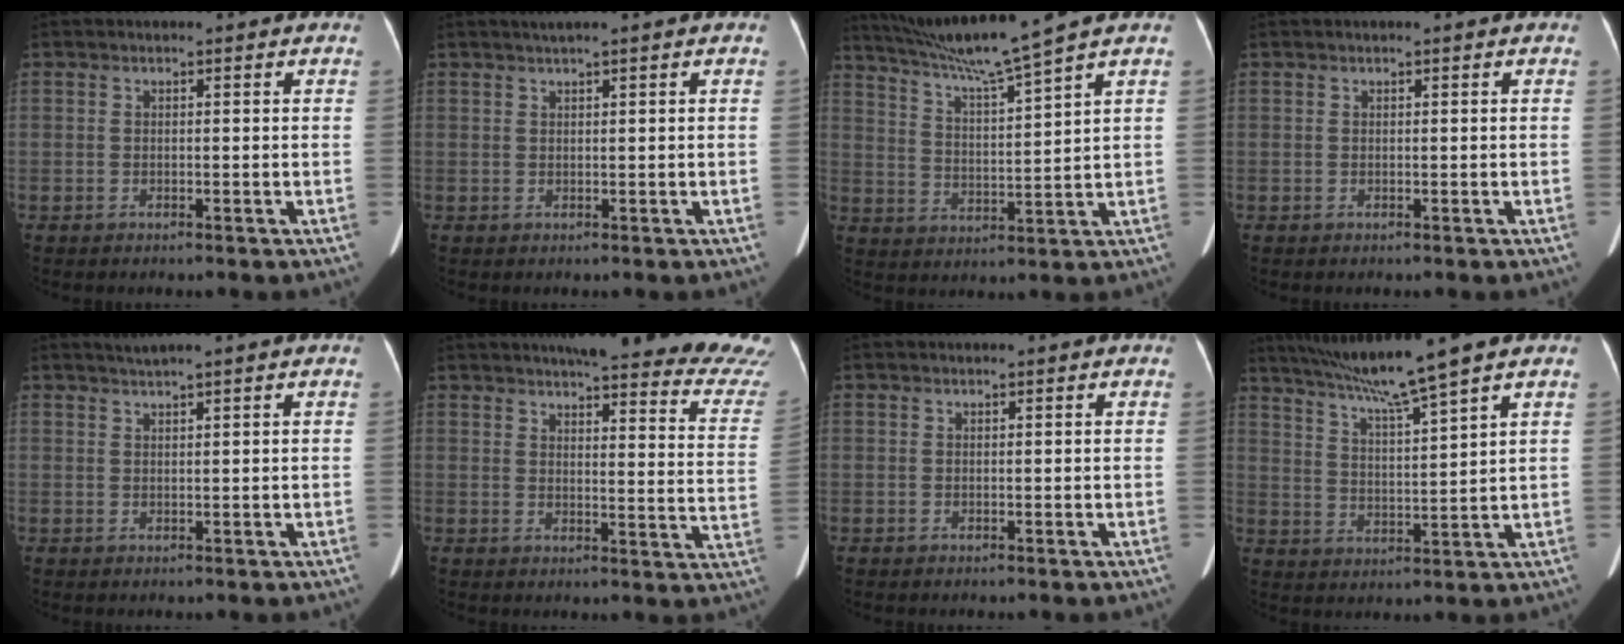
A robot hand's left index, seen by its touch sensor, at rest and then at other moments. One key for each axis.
{"total": 1.4, "fx": 1.0, "fy": -0.3, "fz": 0.9, "tx": -0.020, "ty": 0.007, "tz": 0.023}
{"total": 10.6, "fx": 8.8, "fy": -2.7, "fz": 5.1, "tx": -0.092, "ty": -0.006, "tz": 0.162}
{"total": 0.0}
{"total": 1.7, "fx": 1.4, "fy": -0.6, "fz": 0.9, "tx": -0.018, "ty": 0.006, "tz": 0.031}
{"total": 26.8, "fx": 24.6, "fy": 2.4, "fz": 10.3, "tx": -0.123, "ty": -0.089, "tz": 0.269}
{"total": 0.0}
{"total": 10.7, "fx": 8.5, "fy": -2.0, "fz": 6.1, "tx": -0.106, "ty": 0.007, "tz": 0.151}